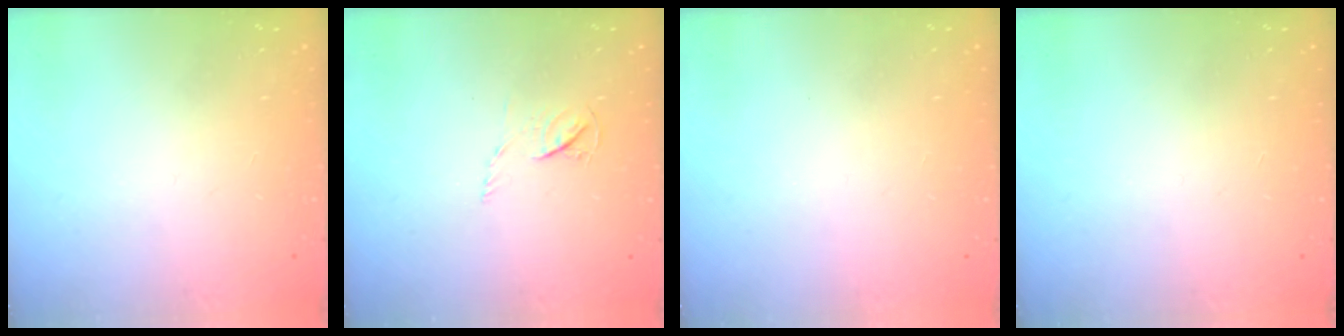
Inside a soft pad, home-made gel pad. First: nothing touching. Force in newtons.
{"total": 4.4, "press": 4.4, "slide": 0.6}
{"total": 1.5, "press": 1.5, "slide": 0.1}
{"total": 0.0}